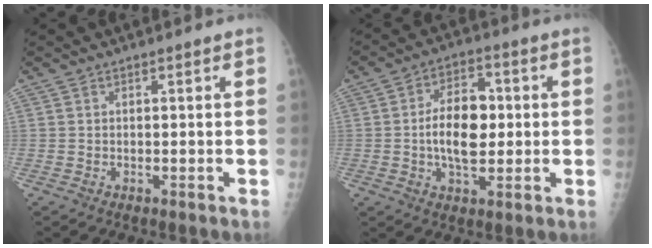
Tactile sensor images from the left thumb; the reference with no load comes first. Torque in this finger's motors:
{"motor_torque": [1.13, 1.13, 0.02, 0.01, 0.06]}